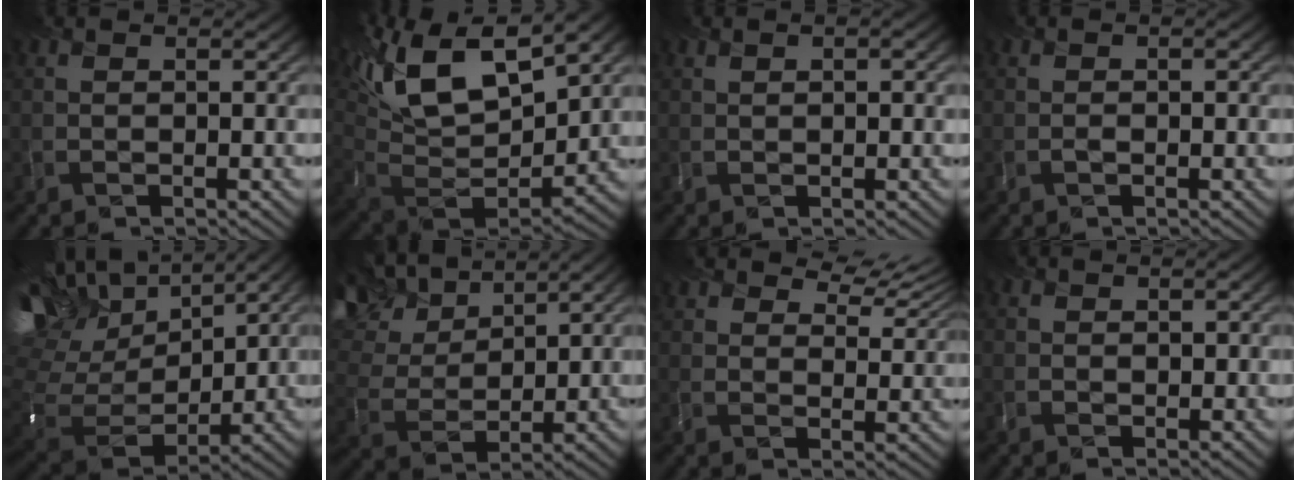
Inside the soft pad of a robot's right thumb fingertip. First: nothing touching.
{"total": 16.3, "force": [7.3, 7.8, 12.3], "torque": [-0.280, 0.018, 0.134]}
{"total": 1.2, "force": [0.4, 0.4, 1.1], "torque": [-0.007, -0.005, 0.008]}
{"total": 0.5, "force": [-0.3, 0.1, 0.4], "torque": [-0.007, -0.001, -0.004]}
{"total": 15.2, "force": [9.1, 7.5, 9.7], "torque": [-0.254, 0.040, 0.153]}
{"total": 11.4, "force": [8.0, 5.2, 6.4], "torque": [-0.173, 0.026, 0.149]}
{"total": 7.0, "force": [5.7, 2.6, 3.1], "torque": [-0.058, 0.001, 0.095]}
{"total": 1.1, "force": [0.5, 0.9, 0.4], "torque": [-0.005, -0.005, 0.016]}